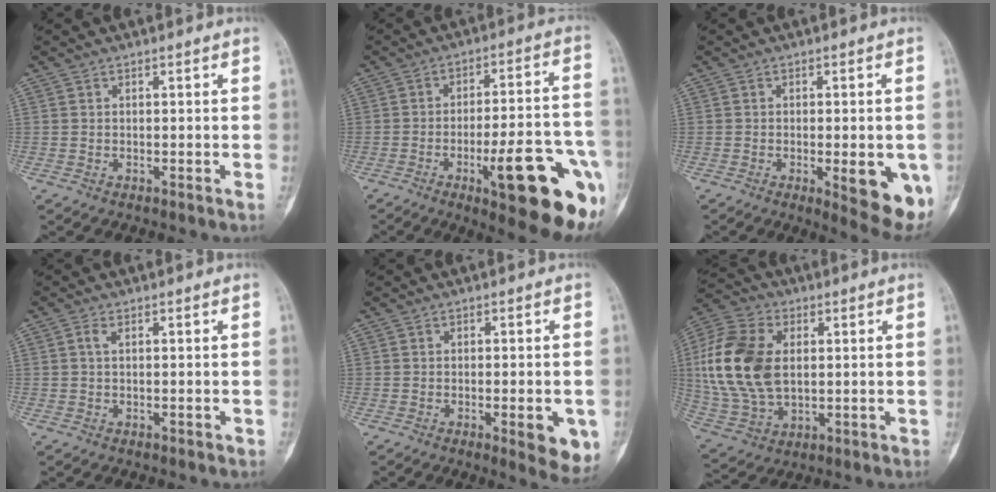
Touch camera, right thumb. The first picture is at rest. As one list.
[{"total": 21.4, "force": [-8.7, 5.2, 18.9], "torque": [-0.193, 0.032, -0.111]}, {"total": 10.7, "force": [-2.8, 3.6, 9.7], "torque": [-0.102, -0.014, -0.028]}, {"total": 1.4, "force": [0.2, 0.9, 1.1], "torque": [-0.021, 0.000, -0.002]}, {"total": 7.8, "force": [-2.4, 2.6, 6.9], "torque": [-0.065, -0.007, -0.026]}, {"total": 19.3, "force": [2.0, 12.6, 14.5], "torque": [-0.294, 0.000, 0.044]}]